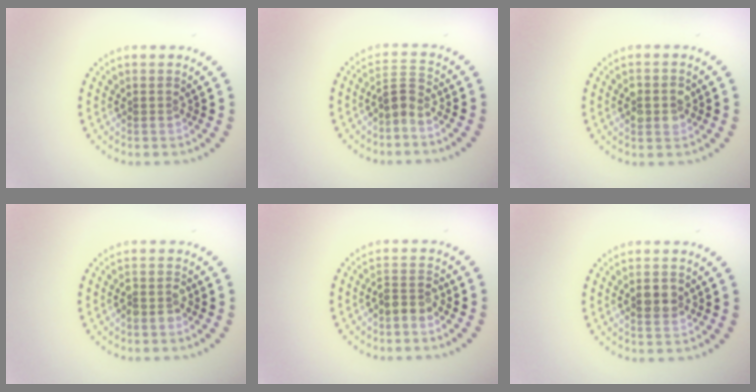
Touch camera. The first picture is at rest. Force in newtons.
{"total": 2.2, "press": 1.6, "slide": 1.6}
{"total": 2.7, "press": 2.7, "slide": 0.2}
{"total": 1.7, "press": 1.5, "slide": 0.7}
{"total": 2.1, "press": 1.7, "slide": 1.2}
{"total": 2.7, "press": 2.7, "slide": 0.3}